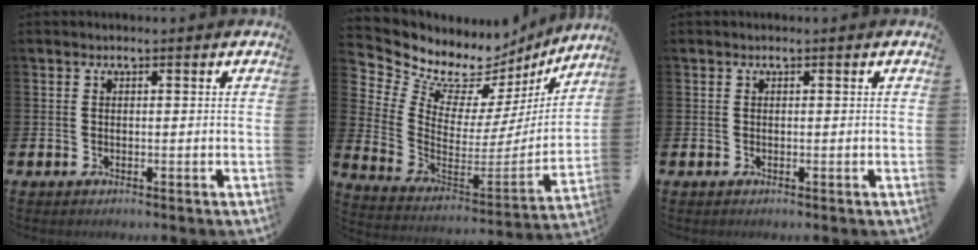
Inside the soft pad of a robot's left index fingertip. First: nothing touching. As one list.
[{"total": 8.2, "force": [7.1, 4.1, 0.9], "torque": [-0.052, -0.072, 0.122]}, {"total": 0.0}]